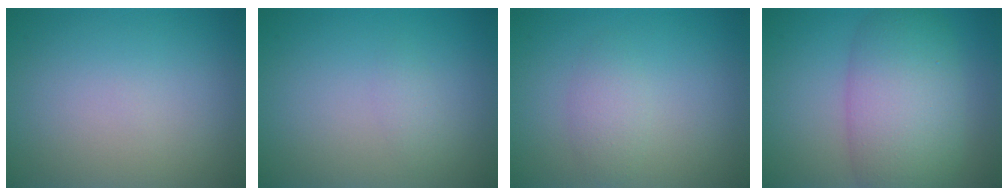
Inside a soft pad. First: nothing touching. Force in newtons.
{"total": 2.1, "press": 2.1, "slide": 0.2}
{"total": 1.8, "press": 1.8, "slide": 0.0}
{"total": 8.2, "press": 8.2, "slide": 0.1}